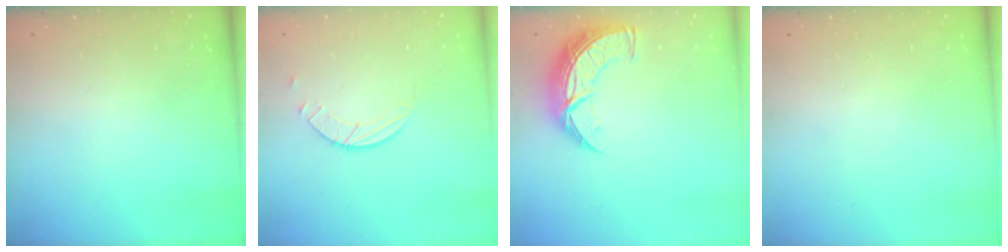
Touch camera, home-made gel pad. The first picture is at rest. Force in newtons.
{"total": 2.5, "press": 2.4, "slide": 0.2}
{"total": 10.9, "press": 10.9, "slide": 0.9}
{"total": 0.0}